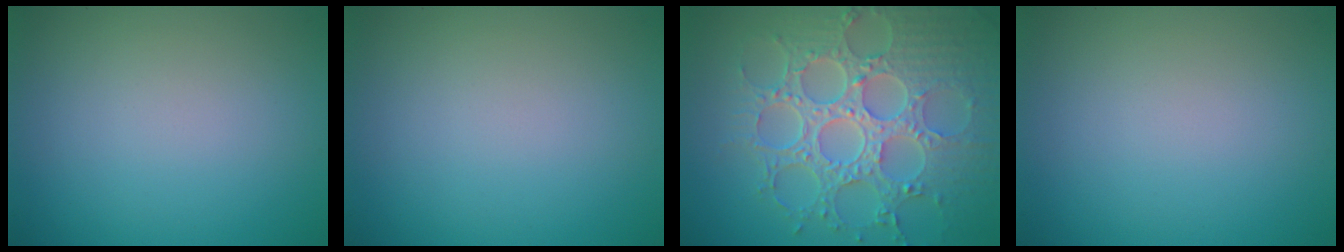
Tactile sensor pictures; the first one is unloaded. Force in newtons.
{"total": 0.0}
{"total": 8.8, "press": 6.4, "slide": 5.9}
{"total": 0.0}